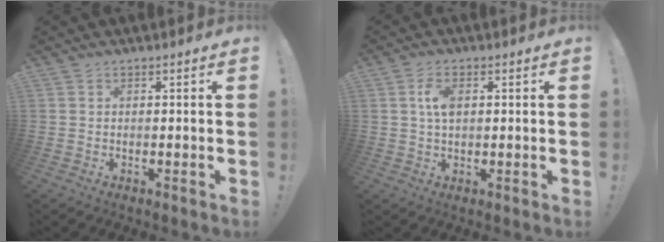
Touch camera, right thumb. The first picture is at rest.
{"total": 5.1, "force": [1.0, 2.7, 4.2], "torque": [-0.075, -0.001, 0.013]}